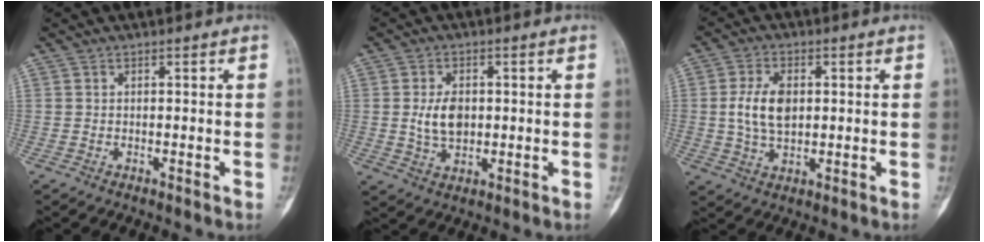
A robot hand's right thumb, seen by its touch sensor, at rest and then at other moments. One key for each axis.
{"total": 6.2, "fx": 0.3, "fy": 4.1, "fz": 4.7, "tx": -0.078, "ty": -0.004, "tz": 0.011}
{"total": 8.1, "fx": 0.8, "fy": 4.9, "fz": 6.4, "tx": -0.118, "ty": 0.000, "tz": 0.016}